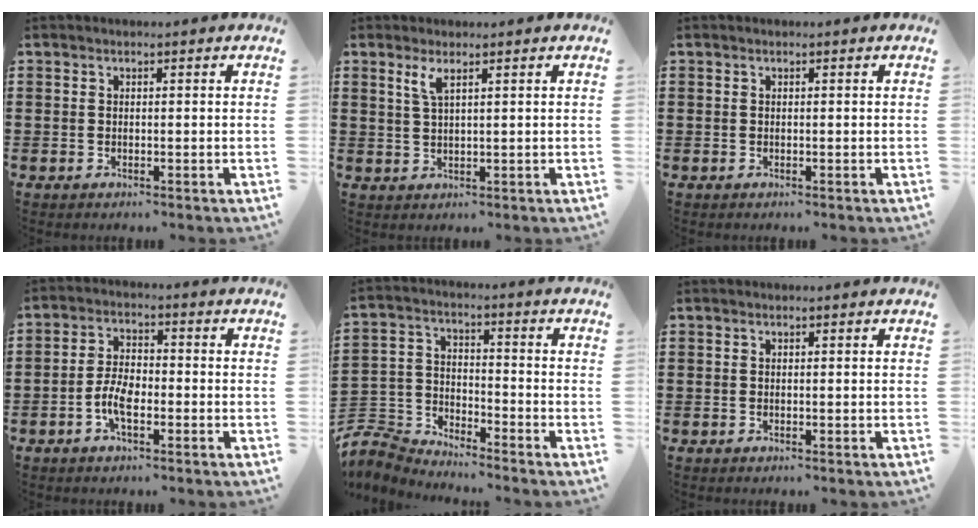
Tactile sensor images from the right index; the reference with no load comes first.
{"total": 2.4, "force": [1.4, 0.5, 1.9], "torque": [-0.042, 0.003, 0.023]}
{"total": 0.0}
{"total": 5.3, "force": [-2.0, 2.1, 4.4], "torque": [-0.104, -0.004, -0.043]}
{"total": 5.5, "force": [-5.3, 1.5, 0.6], "torque": [-0.047, -0.004, -0.118]}
{"total": 0.0}